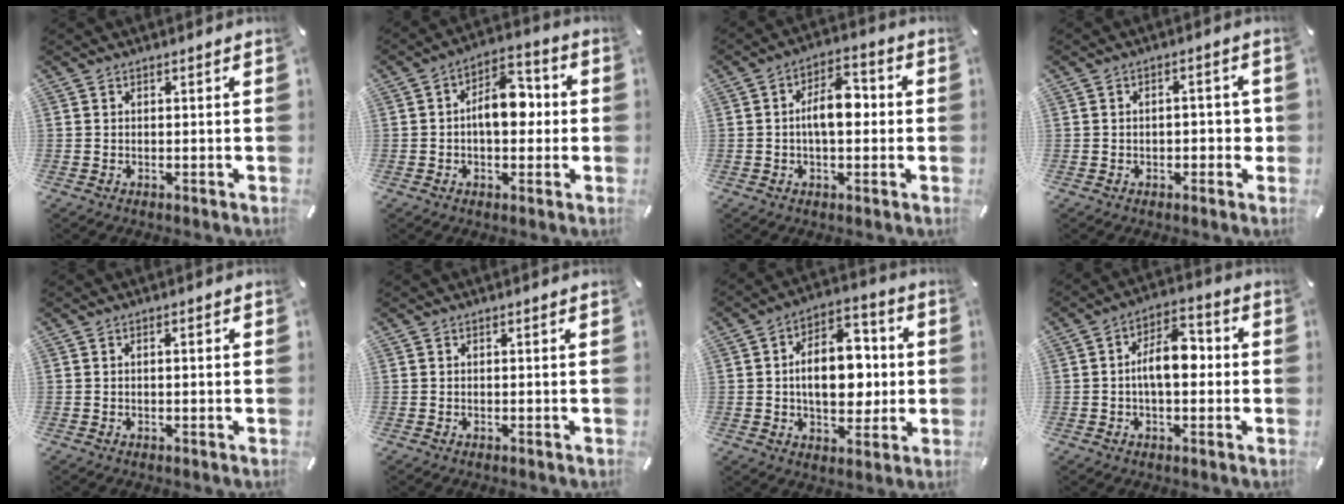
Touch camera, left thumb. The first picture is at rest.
{"total": 10.4, "force": [-0.1, 6.3, 8.4], "torque": [-0.109, 0.008, -0.004]}
{"total": 9.2, "force": [-0.1, 4.8, 7.8], "torque": [-0.123, 0.009, -0.007]}
{"total": 3.5, "force": [-0.8, 2.4, 2.4], "torque": [-0.036, 0.007, -0.019]}
{"total": 1.3, "force": [-0.1, 0.4, 1.2], "torque": [-0.022, 0.001, -0.002]}
{"total": 0.0}
{"total": 14.0, "force": [0.0, 9.3, 10.5], "torque": [-0.147, 0.008, 0.004]}
{"total": 9.6, "force": [-0.2, 5.2, 8.0], "torque": [-0.126, 0.009, -0.007]}